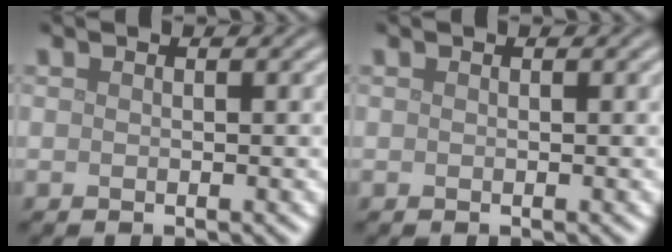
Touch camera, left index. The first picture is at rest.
{"total": 0.0}